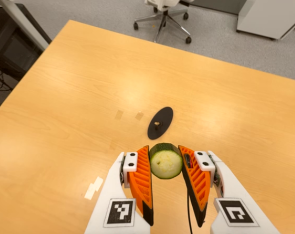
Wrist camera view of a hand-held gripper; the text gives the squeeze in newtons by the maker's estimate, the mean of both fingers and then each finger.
{"total": 11.5, "left": 12.6, "right": 10.3}